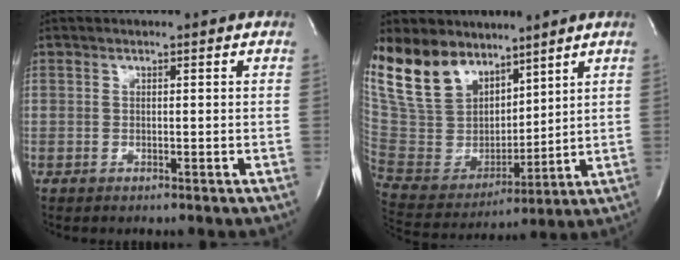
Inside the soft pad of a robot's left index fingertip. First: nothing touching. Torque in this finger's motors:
{"motor_torque": [1.09, -1.04, 1.05, 0.21]}